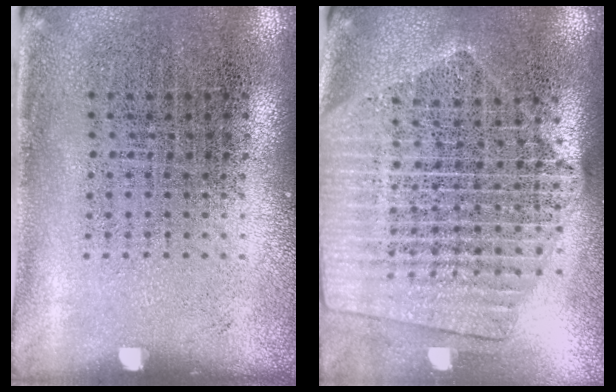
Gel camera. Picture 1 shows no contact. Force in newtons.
{"total": 2.2, "press": 1.9, "slide": 1.1}